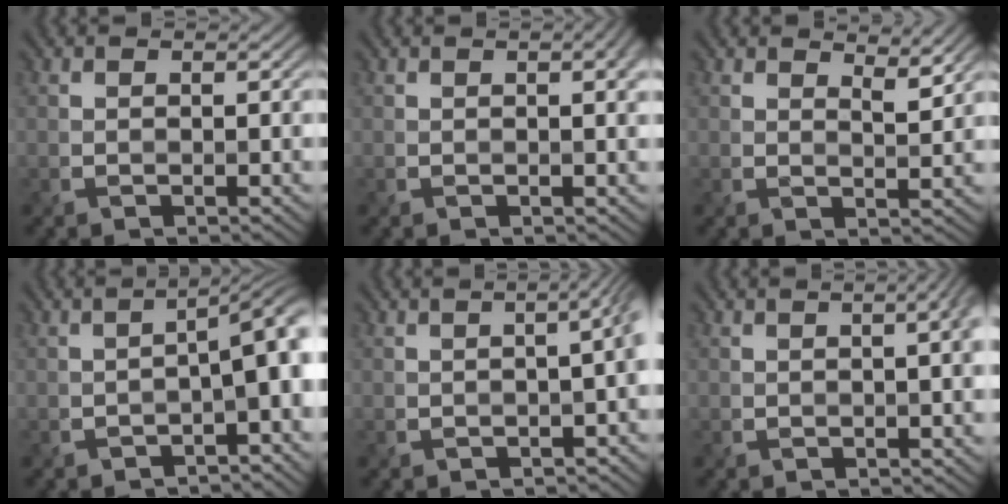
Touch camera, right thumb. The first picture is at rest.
{"total": 2.5, "force": [0.7, 0.7, 2.3], "torque": [-0.031, 0.006, 0.010]}
{"total": 3.5, "force": [2.9, 0.8, 1.7], "torque": [-0.028, -0.004, 0.048]}
{"total": 5.4, "force": [-2.1, 1.3, 4.8], "torque": [-0.063, 0.003, -0.034]}
{"total": 4.2, "force": [-0.8, 1.4, 3.9], "torque": [-0.034, 0.000, -0.007]}
{"total": 3.1, "force": [0.4, 0.8, 3.0], "torque": [-0.032, 0.017, 0.003]}